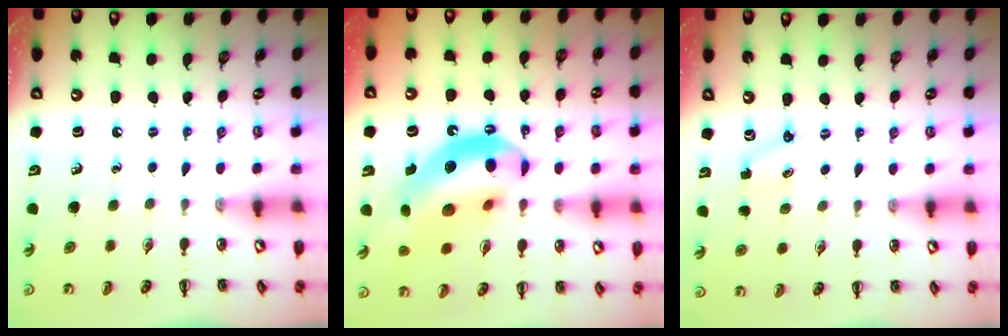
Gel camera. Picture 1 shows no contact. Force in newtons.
{"total": 18.5, "press": 17.8, "slide": 5.0}
{"total": 1.6, "press": 1.5, "slide": 0.5}